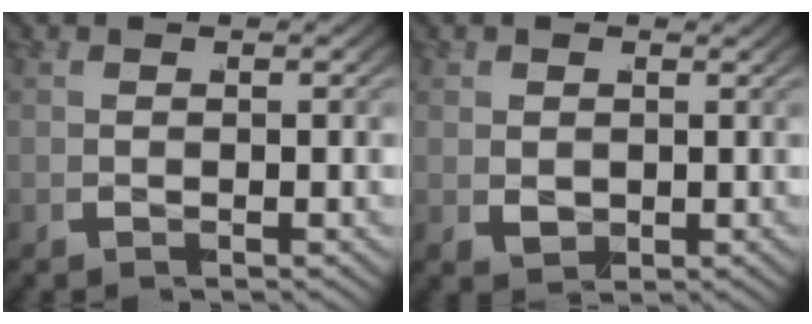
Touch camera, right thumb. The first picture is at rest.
{"total": 1.7, "force": [0.2, 1.4, 0.9], "torque": [-0.016, -0.015, 0.009]}